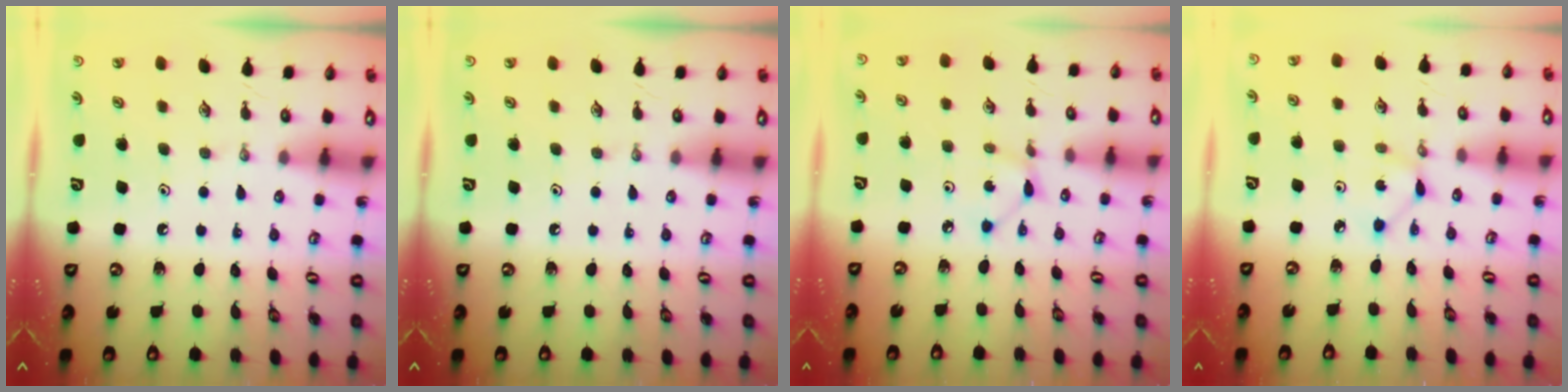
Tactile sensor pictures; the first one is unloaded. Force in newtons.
{"total": 0.0}
{"total": 2.4, "press": 2.4, "slide": 0.1}
{"total": 1.7, "press": 1.7, "slide": 0.1}